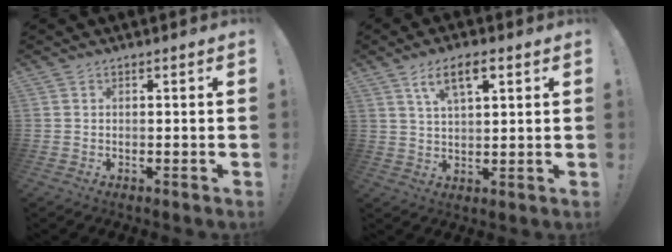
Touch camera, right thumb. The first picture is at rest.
{"total": 7.9, "force": [4.0, 3.0, 6.2], "torque": [-0.100, -0.005, 0.068]}